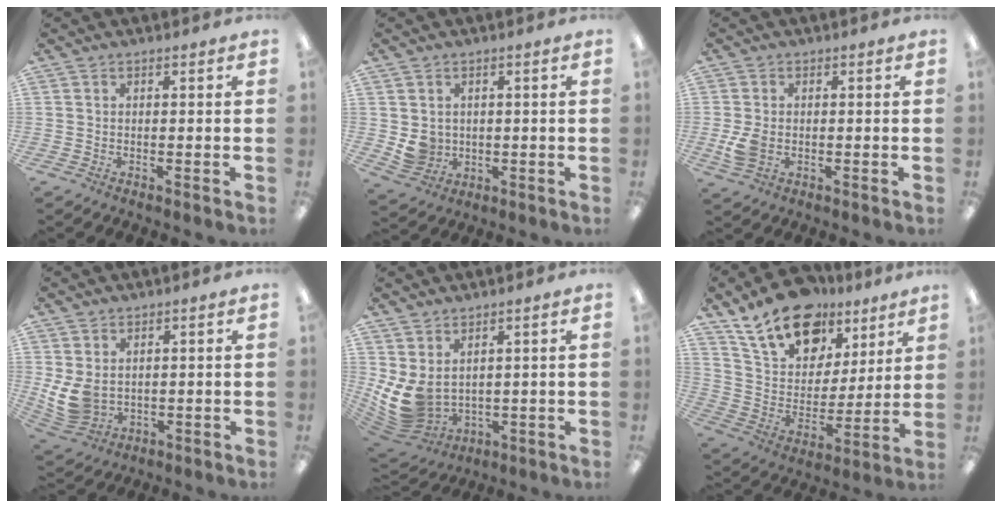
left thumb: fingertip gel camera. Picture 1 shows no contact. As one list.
[{"total": 5.1, "force": [1.0, 4.8, 1.4], "torque": [-0.028, 0.000, 0.021]}, {"total": 5.3, "force": [-1.1, 3.8, 3.5], "torque": [-0.076, -0.003, -0.023]}, {"total": 7.9, "force": [1.6, 5.9, 5.0], "torque": [-0.115, -0.009, 0.035]}, {"total": 9.7, "force": [1.9, 7.1, 6.2], "torque": [-0.151, -0.027, 0.042]}, {"total": 19.1, "force": [13.0, 11.3, 8.3], "torque": [-0.148, -0.074, 0.237]}]